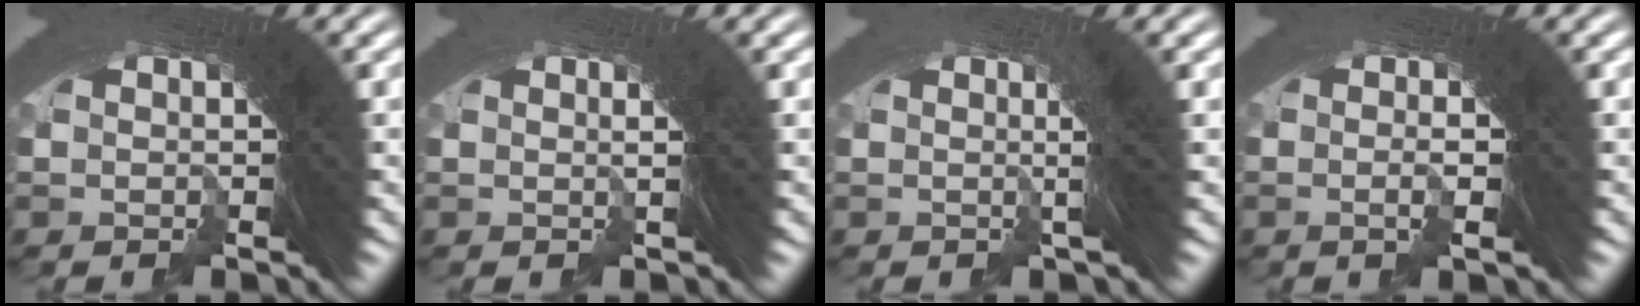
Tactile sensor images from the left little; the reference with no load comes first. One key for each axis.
{"total": 2.5, "fx": 0.9, "fy": 1.1, "fz": 2.0, "tx": -0.034, "ty": 0.011, "tz": 0.006}
{"total": 2.8, "fx": 0.9, "fy": 0.7, "fz": 2.6, "tx": -0.040, "ty": 0.019, "tz": 0.001}
{"total": 3.6, "fx": 0.6, "fy": 1.9, "fz": 3.0, "tx": -0.032, "ty": 0.019, "tz": -0.006}